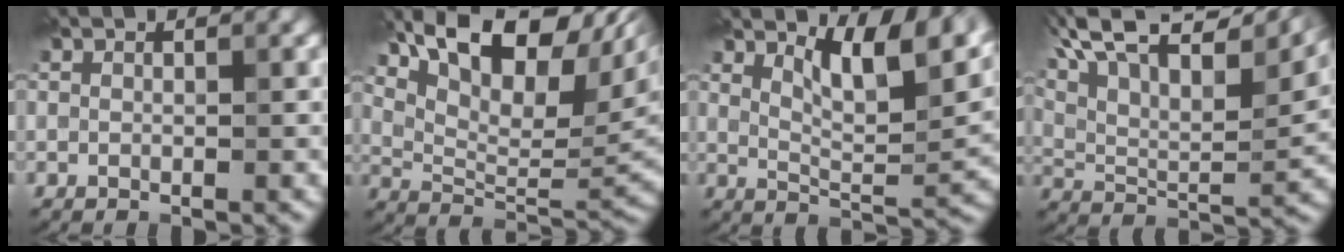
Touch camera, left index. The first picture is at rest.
{"total": 13.4, "force": [6.9, 5.5, 10.2], "torque": [-0.163, 0.016, 0.119]}
{"total": 7.7, "force": [4.4, 2.2, 5.9], "torque": [-0.092, -0.002, 0.077]}
{"total": 16.2, "force": [10.6, 6.0, 10.7], "torque": [-0.194, 0.054, 0.162]}